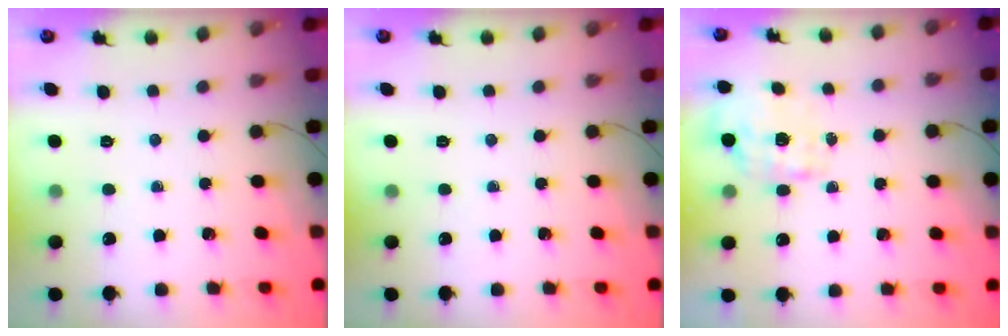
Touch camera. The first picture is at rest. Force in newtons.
{"total": 0.0}
{"total": 1.4, "press": 1.2, "slide": 0.7}